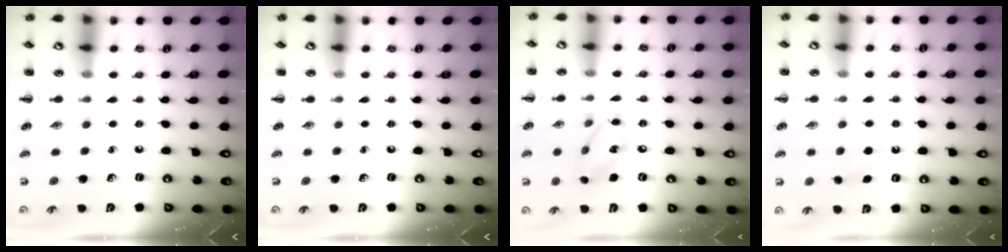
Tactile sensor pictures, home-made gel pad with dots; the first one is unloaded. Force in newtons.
{"total": 0.0}
{"total": 9.6, "press": 9.6, "slide": 0.7}
{"total": 3.5, "press": 3.4, "slide": 0.9}